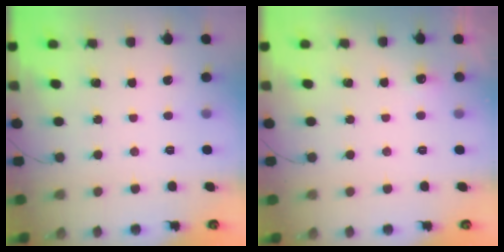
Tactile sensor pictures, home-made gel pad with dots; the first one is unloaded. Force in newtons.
{"total": 9.3, "press": 3.6, "slide": 8.6}